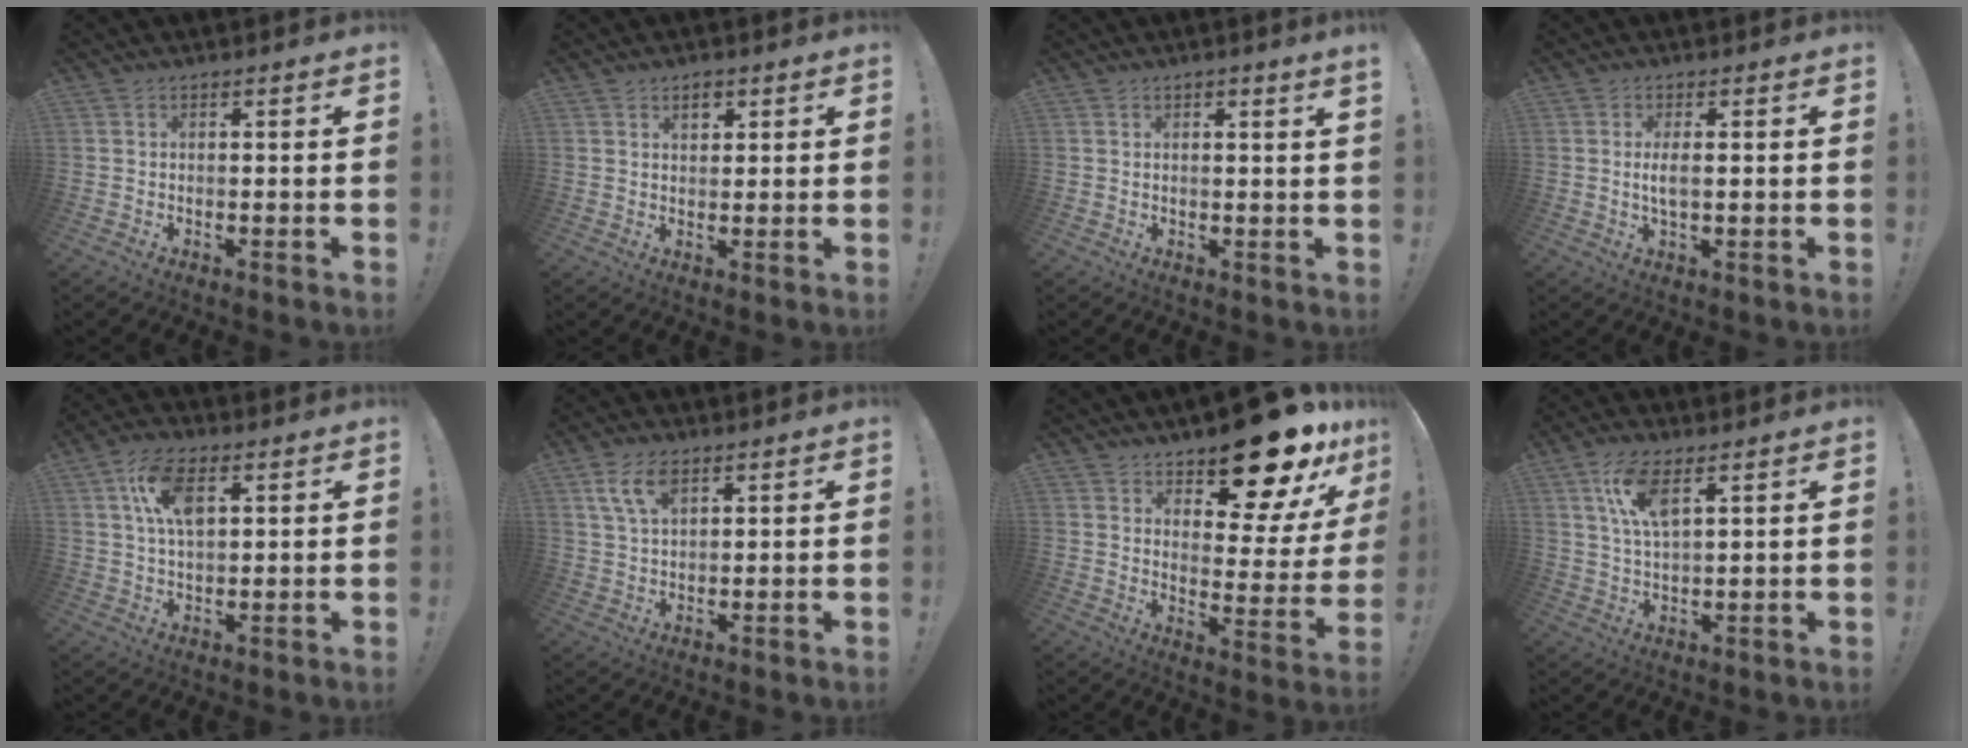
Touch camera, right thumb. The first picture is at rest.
{"total": 3.5, "force": [2.0, 2.3, 1.6], "torque": [-0.009, -0.011, 0.031]}
{"total": 1.6, "force": [1.0, -0.4, 1.2], "torque": [-0.007, -0.008, 0.013]}
{"total": 3.5, "force": [-0.2, 0.8, 3.3], "torque": [-0.066, -0.002, -0.006]}
{"total": 10.9, "force": [3.9, 5.7, 8.4], "torque": [-0.148, 0.001, 0.070]}
{"total": 7.6, "force": [4.0, 3.7, 5.3], "torque": [-0.094, -0.007, 0.075]}
{"total": 18.3, "force": [14.6, 6.6, 9.0], "torque": [-0.104, -0.120, 0.244]}
{"total": 9.5, "force": [5.0, 3.4, 7.4], "torque": [-0.143, -0.006, 0.091]}